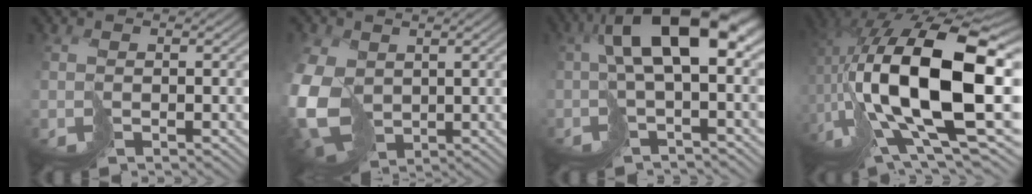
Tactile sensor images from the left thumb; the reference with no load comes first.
{"total": 11.9, "force": [-0.4, 9.1, 7.7], "torque": [-0.227, -0.033, 0.001]}
{"total": 11.0, "force": [0.7, 4.2, 10.1], "torque": [-0.186, 0.005, 0.014]}
{"total": 20.4, "force": [1.2, 9.6, 18.0], "torque": [-0.356, -0.012, 0.021]}